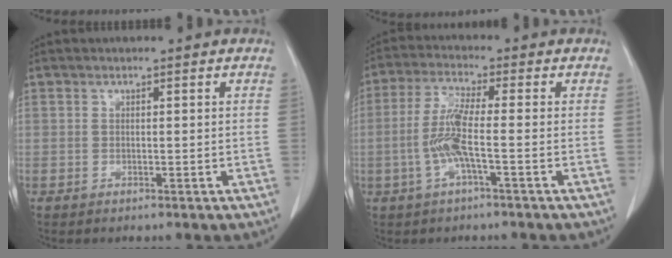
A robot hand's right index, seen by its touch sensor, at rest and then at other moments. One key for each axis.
{"total": 6.6, "fx": -1.5, "fy": 0.3, "fz": 6.5, "tx": -0.141, "ty": 0.003, "tz": -0.035}